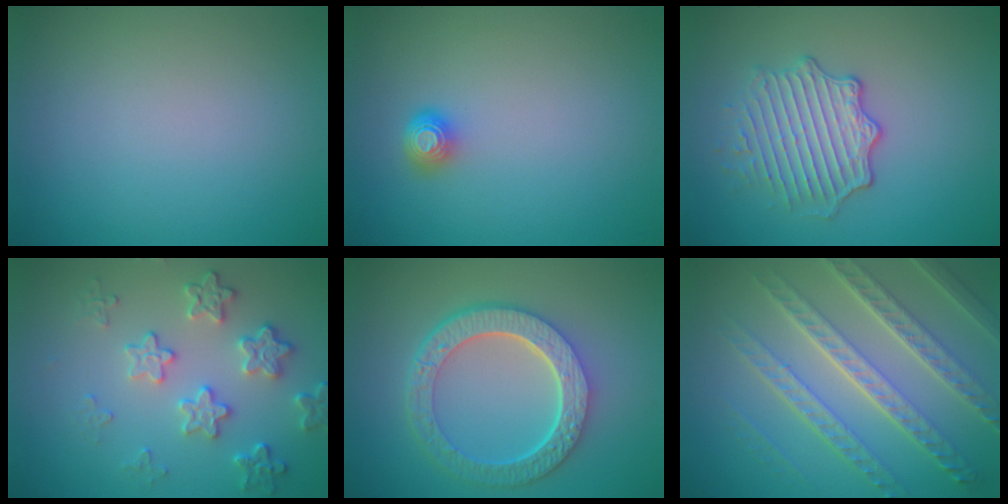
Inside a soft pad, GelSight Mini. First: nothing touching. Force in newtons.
{"total": 1.6, "press": 1.3, "slide": 0.9}
{"total": 4.1, "press": 3.4, "slide": 2.3}
{"total": 4.0, "press": 3.5, "slide": 2.0}
{"total": 6.8, "press": 5.0, "slide": 4.6}
{"total": 7.9, "press": 5.5, "slide": 5.6}